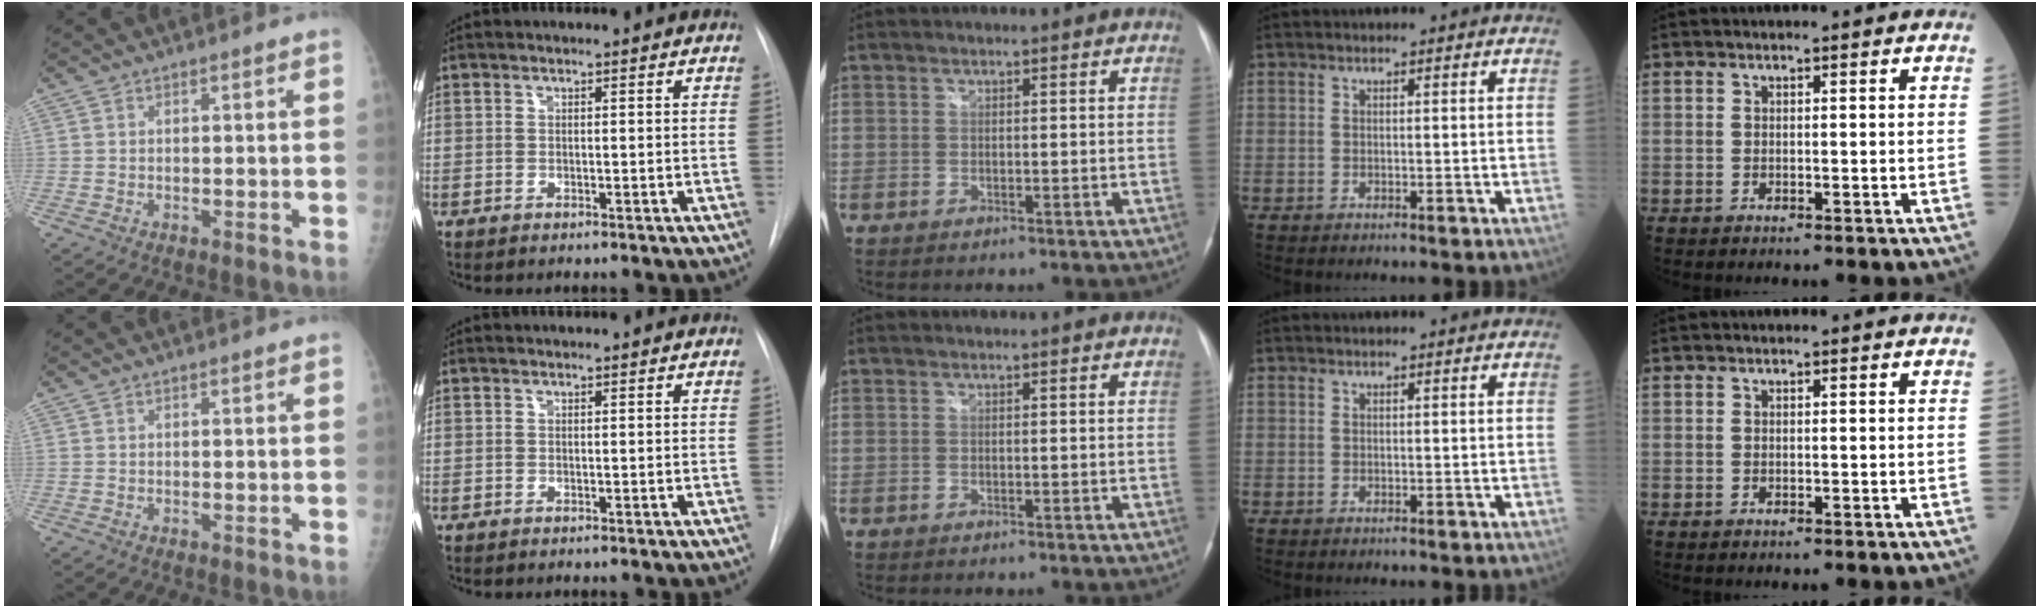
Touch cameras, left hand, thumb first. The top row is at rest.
{}